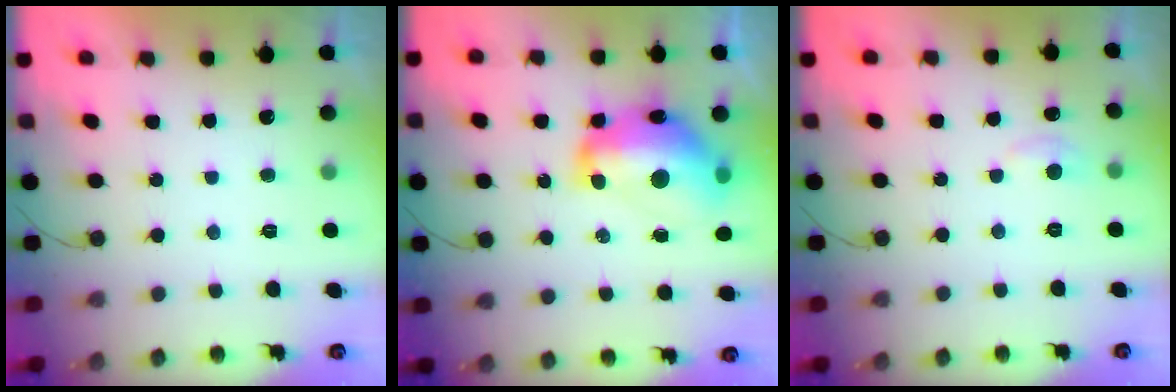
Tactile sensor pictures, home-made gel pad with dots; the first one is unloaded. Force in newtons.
{"total": 17.8, "press": 17.7, "slide": 2.1}
{"total": 5.0, "press": 5.0, "slide": 0.7}